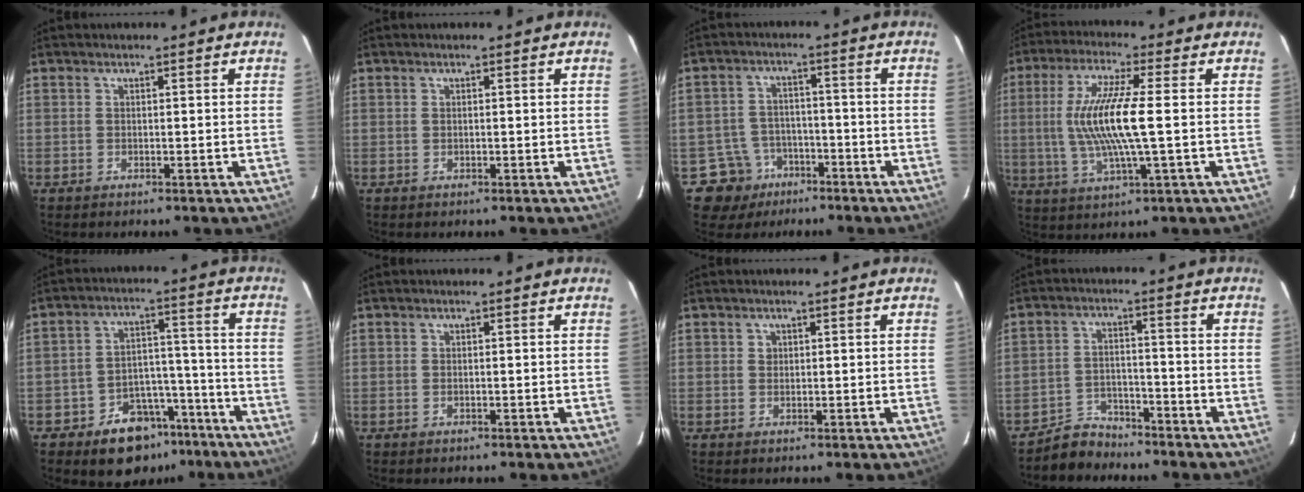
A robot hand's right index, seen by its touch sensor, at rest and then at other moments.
{"total": 0.0}
{"total": 7.6, "force": [-4.5, 6.1, 0.2], "torque": [-0.019, 0.031, -0.068]}
{"total": 12.7, "force": [0.0, 0.9, 12.6], "torque": [-0.247, -0.005, 0.001]}
{"total": 11.9, "force": [-8.0, 7.8, 4.1], "torque": [-0.075, 0.043, -0.099]}
{"total": 0.0}
{"total": 0.9, "force": [0.2, 0.9, 0.0], "torque": [0.006, 0.006, 0.004]}
{"total": 5.9, "force": [-5.3, 2.7, 0.0], "torque": [-0.013, 0.017, -0.089]}